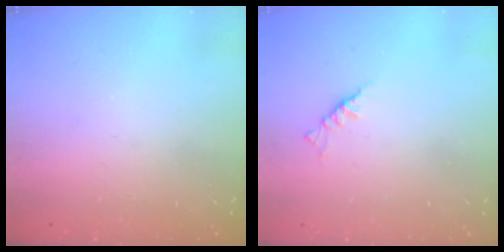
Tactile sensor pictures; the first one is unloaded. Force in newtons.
{"total": 2.3, "press": 2.2, "slide": 0.5}